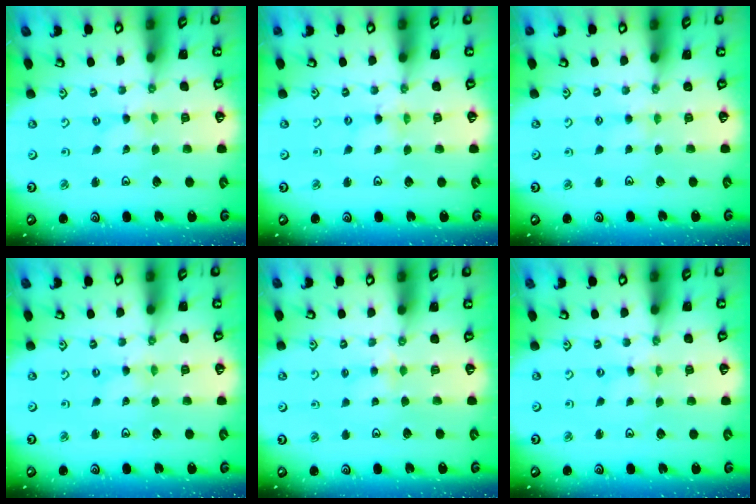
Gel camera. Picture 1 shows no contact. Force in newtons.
{"total": 1.4, "press": 1.4, "slide": 0.2}
{"total": 2.2, "press": 2.2, "slide": 0.4}
{"total": 0.0}
{"total": 2.4, "press": 2.4, "slide": 0.4}
{"total": 0.0}